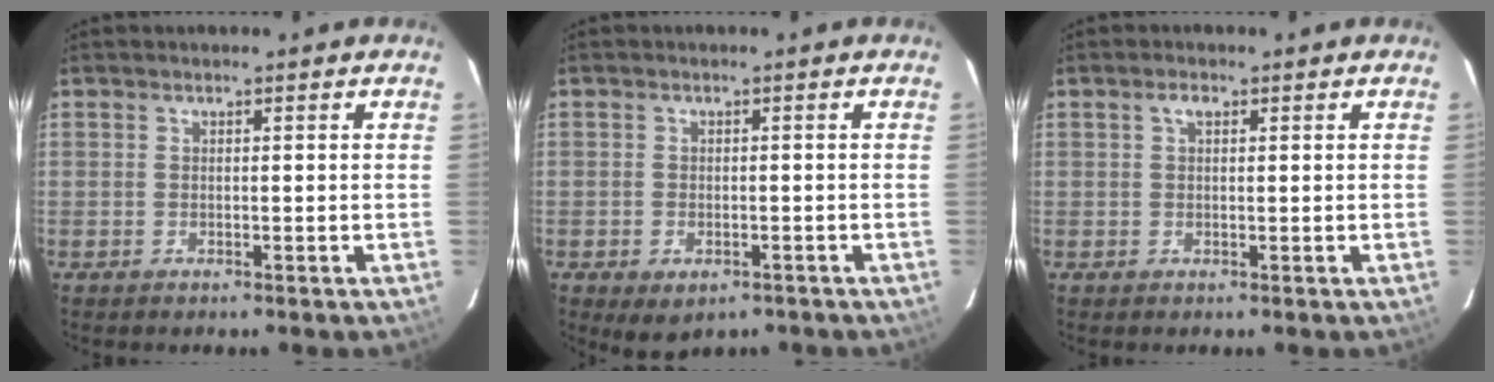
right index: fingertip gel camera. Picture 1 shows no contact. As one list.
[{"total": 4.5, "force": [-2.3, 2.8, 2.6], "torque": [-0.049, -0.013, -0.025]}, {"total": 1.4, "force": [0.6, 0.8, 1.1], "torque": [-0.020, 0.006, 0.009]}]